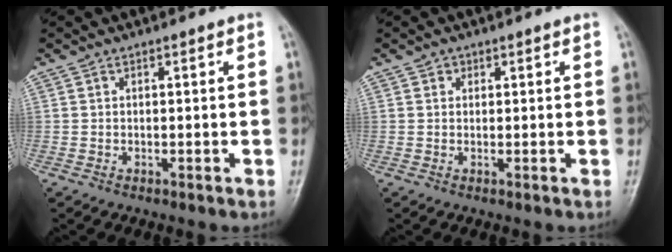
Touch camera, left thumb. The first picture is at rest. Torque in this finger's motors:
{"motor_torque": [-0.05, -0.03, -0.42, -0.08, -0.02]}